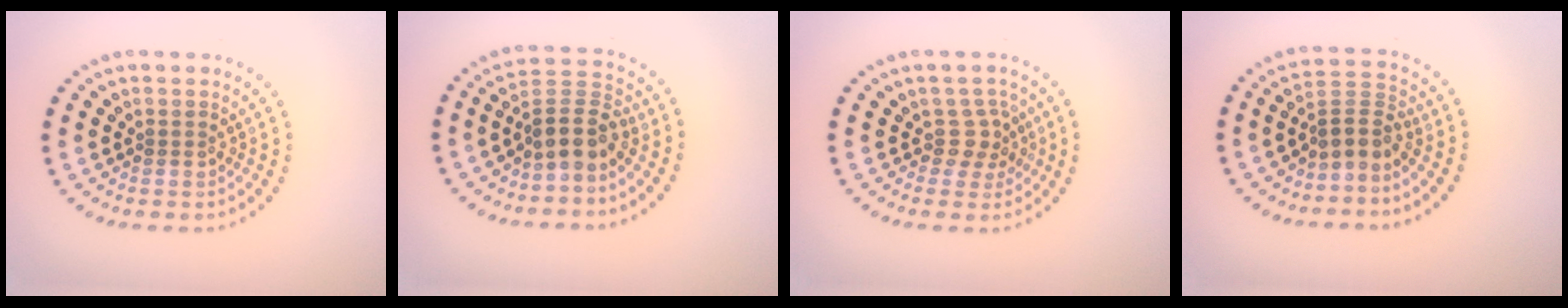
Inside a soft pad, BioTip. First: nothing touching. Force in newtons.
{"total": 3.9, "press": 3.3, "slide": 1.9}
{"total": 2.3, "press": 1.6, "slide": 1.6}
{"total": 2.9, "press": 2.1, "slide": 2.0}